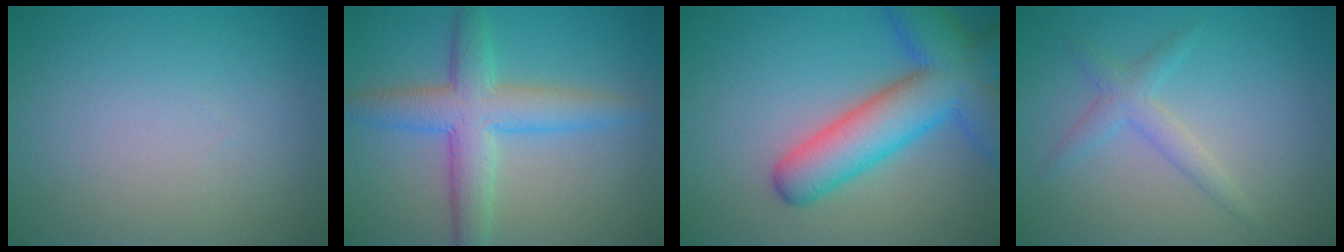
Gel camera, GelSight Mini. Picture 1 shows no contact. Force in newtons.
{"total": 5.8, "press": 5.8, "slide": 0.0}
{"total": 9.1, "press": 9.1, "slide": 0.6}
{"total": 1.3, "press": 1.3, "slide": 0.1}